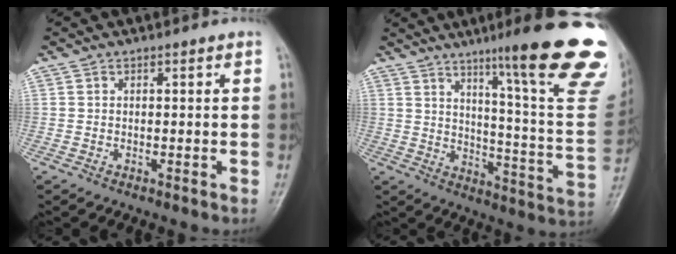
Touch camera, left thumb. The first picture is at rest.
{"total": 26.4, "force": [15.6, 3.2, 21.1], "torque": [-0.235, -0.074, 0.217]}